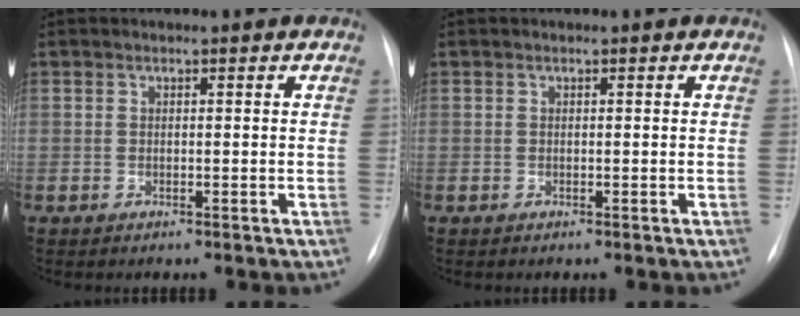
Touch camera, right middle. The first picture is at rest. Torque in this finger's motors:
{"motor_torque": [0.00, 0.00, 0.00, 0.00]}